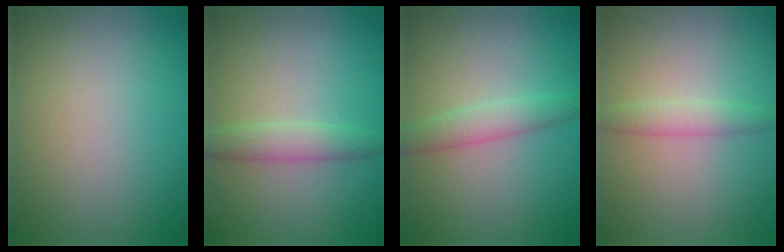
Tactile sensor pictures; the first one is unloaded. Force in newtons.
{"total": 2.4, "press": 2.4, "slide": 0.1}
{"total": 2.2, "press": 2.2, "slide": 0.0}
{"total": 1.8, "press": 1.8, "slide": 0.1}